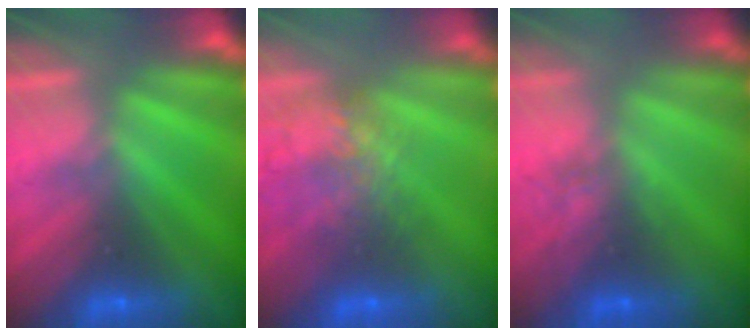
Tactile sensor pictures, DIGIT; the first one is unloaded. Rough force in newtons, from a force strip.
{"total": 7.6}
{"total": 4.4}